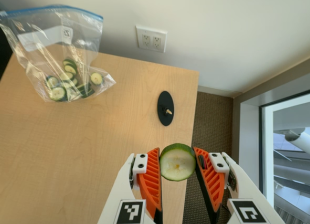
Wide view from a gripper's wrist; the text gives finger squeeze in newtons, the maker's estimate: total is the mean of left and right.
{"total": 9.0, "left": 9.2, "right": 8.8}